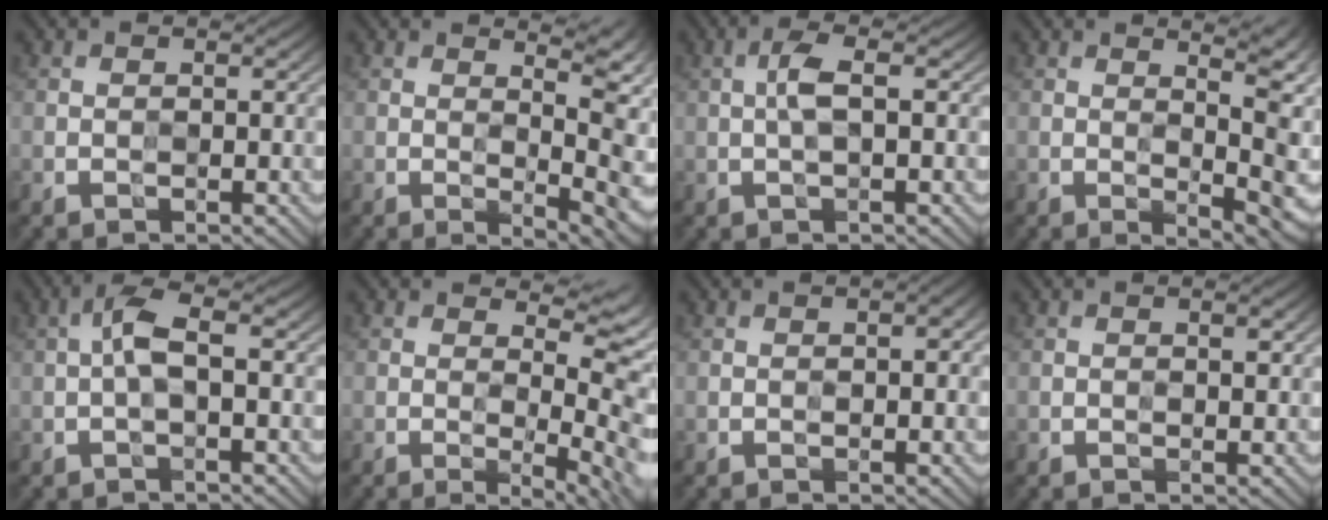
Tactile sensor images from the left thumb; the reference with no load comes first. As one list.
[{"total": 7.2, "force": [1.3, 1.4, 7.0], "torque": [-0.090, 0.009, 0.022]}, {"total": 2.7, "force": [0.4, 0.5, 2.6], "torque": [-0.058, 0.009, 0.001]}, {"total": 8.4, "force": [1.5, 1.9, 8.1], "torque": [-0.093, 0.010, 0.030]}, {"total": 3.4, "force": [0.0, 0.9, 3.3], "torque": [-0.071, 0.013, -0.007]}, {"total": 7.4, "force": [0.7, 1.5, 7.2], "torque": [-0.094, 0.003, 0.015]}, {"total": 1.9, "force": [0.2, 0.4, 1.9], "torque": [-0.028, 0.004, 0.004]}, {"total": 1.1, "force": [0.5, 0.0, 1.0], "torque": [-0.020, 0.001, 0.008]}]